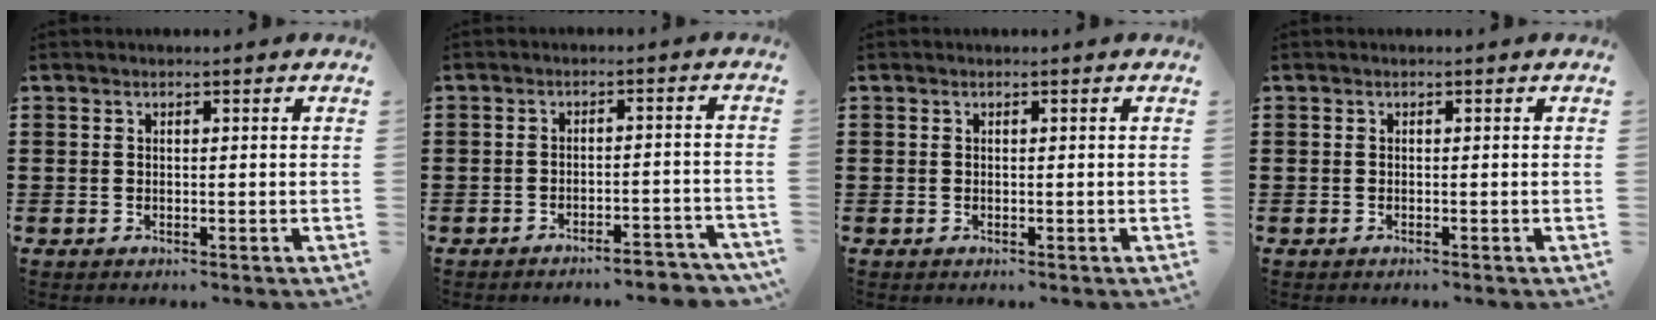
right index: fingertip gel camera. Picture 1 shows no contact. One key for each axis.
{"total": 3.5, "fx": -3.4, "fy": 0.0, "fz": 1.0, "tx": -0.018, "ty": -0.002, "tz": -0.069}
{"total": 0.0}
{"total": 0.0}